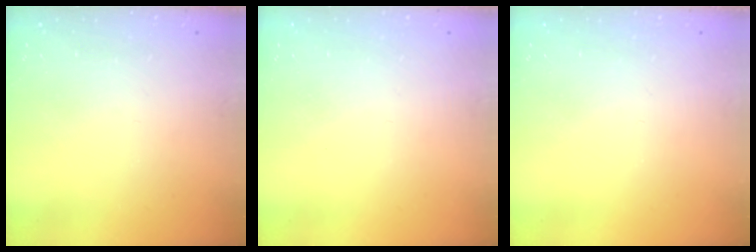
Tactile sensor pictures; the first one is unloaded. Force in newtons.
{"total": 0.0}
{"total": 0.0}